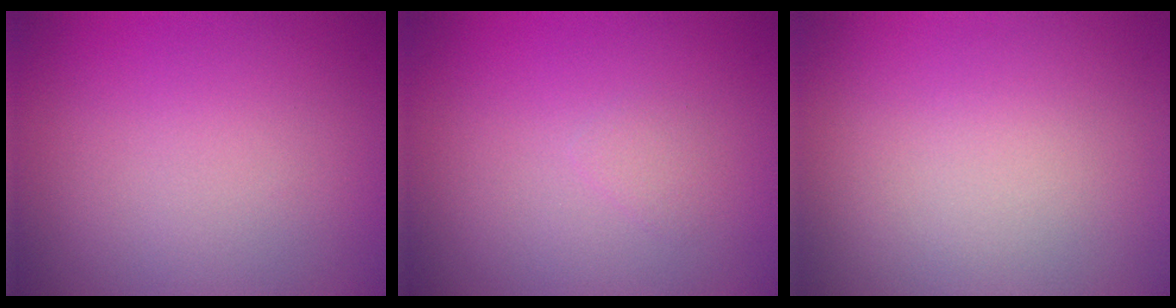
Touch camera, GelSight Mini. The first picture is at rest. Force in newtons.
{"total": 0.7, "press": 0.7, "slide": 0.1}
{"total": 0.0}